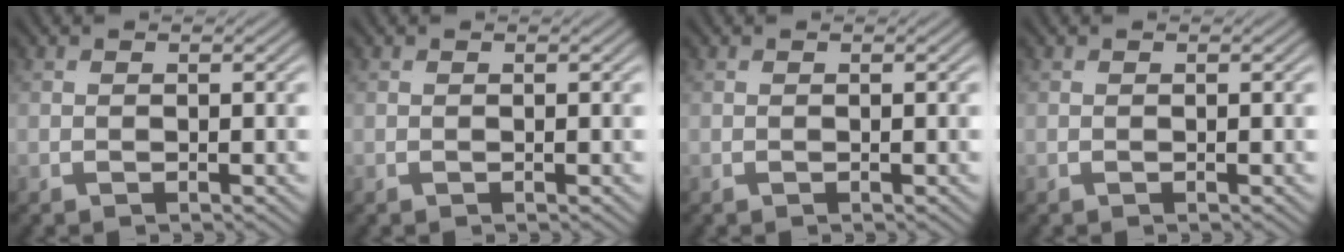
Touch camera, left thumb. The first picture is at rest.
{"total": 0.0}
{"total": 0.0}
{"total": 0.0}